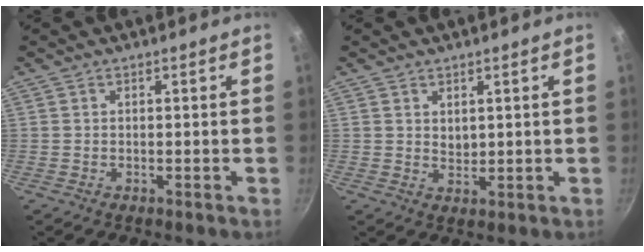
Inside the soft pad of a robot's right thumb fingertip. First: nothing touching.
{"total": 2.1, "force": [1.1, 1.4, 1.2], "torque": [-0.014, -0.011, 0.021]}